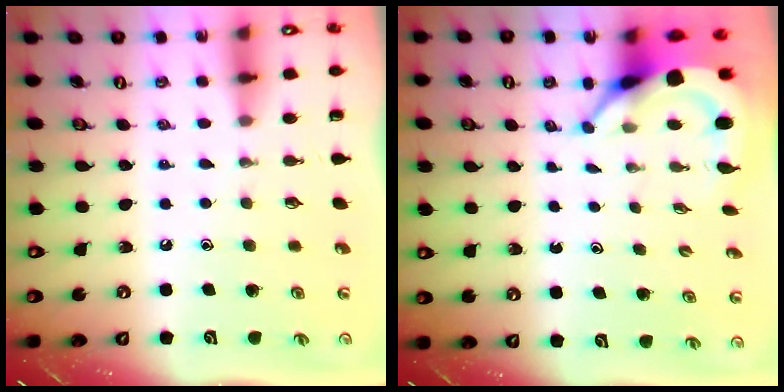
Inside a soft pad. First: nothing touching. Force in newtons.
{"total": 5.4, "press": 5.3, "slide": 0.8}